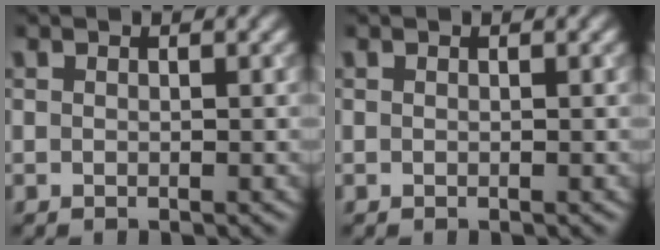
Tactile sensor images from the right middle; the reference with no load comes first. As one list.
[{"total": 0.0}]